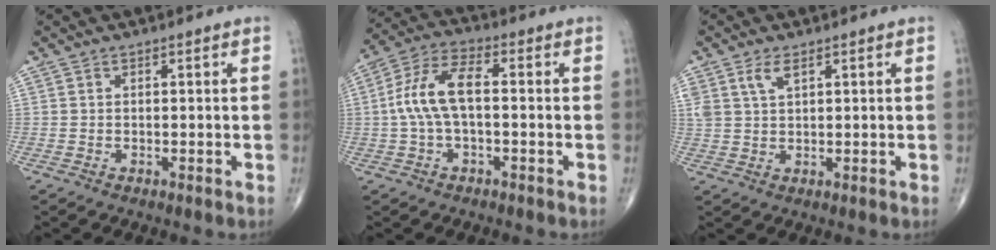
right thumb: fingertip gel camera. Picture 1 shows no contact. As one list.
[{"total": 9.8, "force": [-0.2, 4.5, 8.7], "torque": [-0.187, 0.033, -0.009]}, {"total": 3.8, "force": [2.0, 1.7, 2.6], "torque": [-0.055, -0.001, 0.046]}]